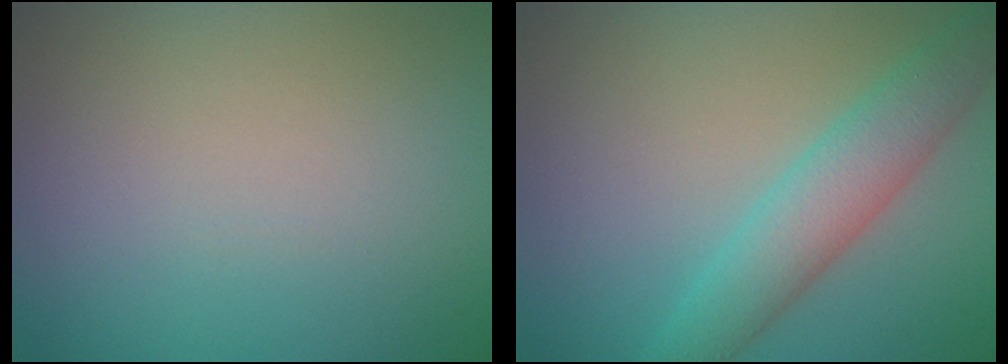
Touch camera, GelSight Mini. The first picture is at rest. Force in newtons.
{"total": 4.6, "press": 4.6, "slide": 0.1}